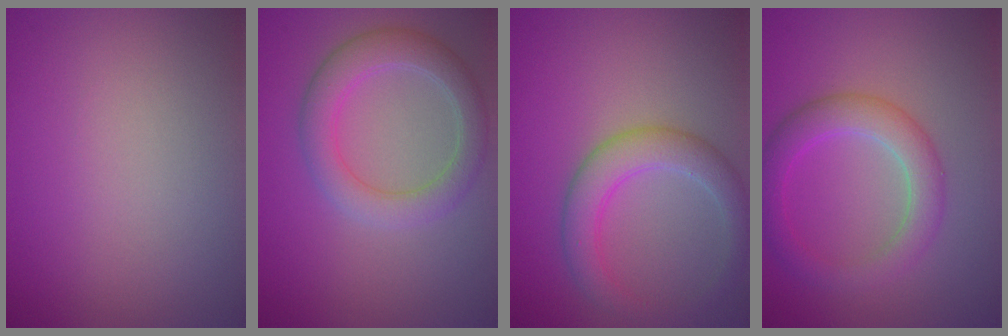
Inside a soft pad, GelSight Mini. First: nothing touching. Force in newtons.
{"total": 4.1, "press": 4.1, "slide": 0.1}
{"total": 4.0, "press": 4.0, "slide": 0.4}
{"total": 4.0, "press": 4.0, "slide": 0.3}